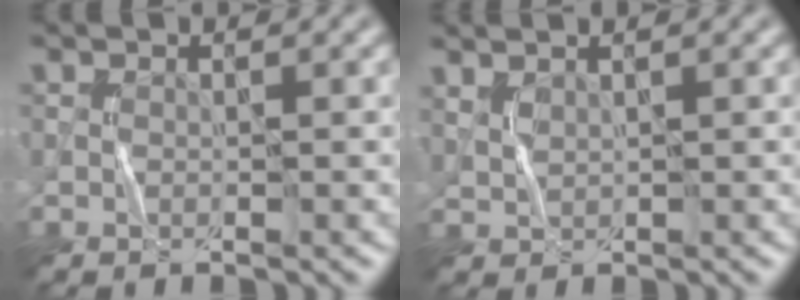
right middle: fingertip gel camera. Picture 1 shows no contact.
{"total": 1.1, "force": [1.0, 0.2, 0.4], "torque": [-0.013, 0.003, 0.026]}